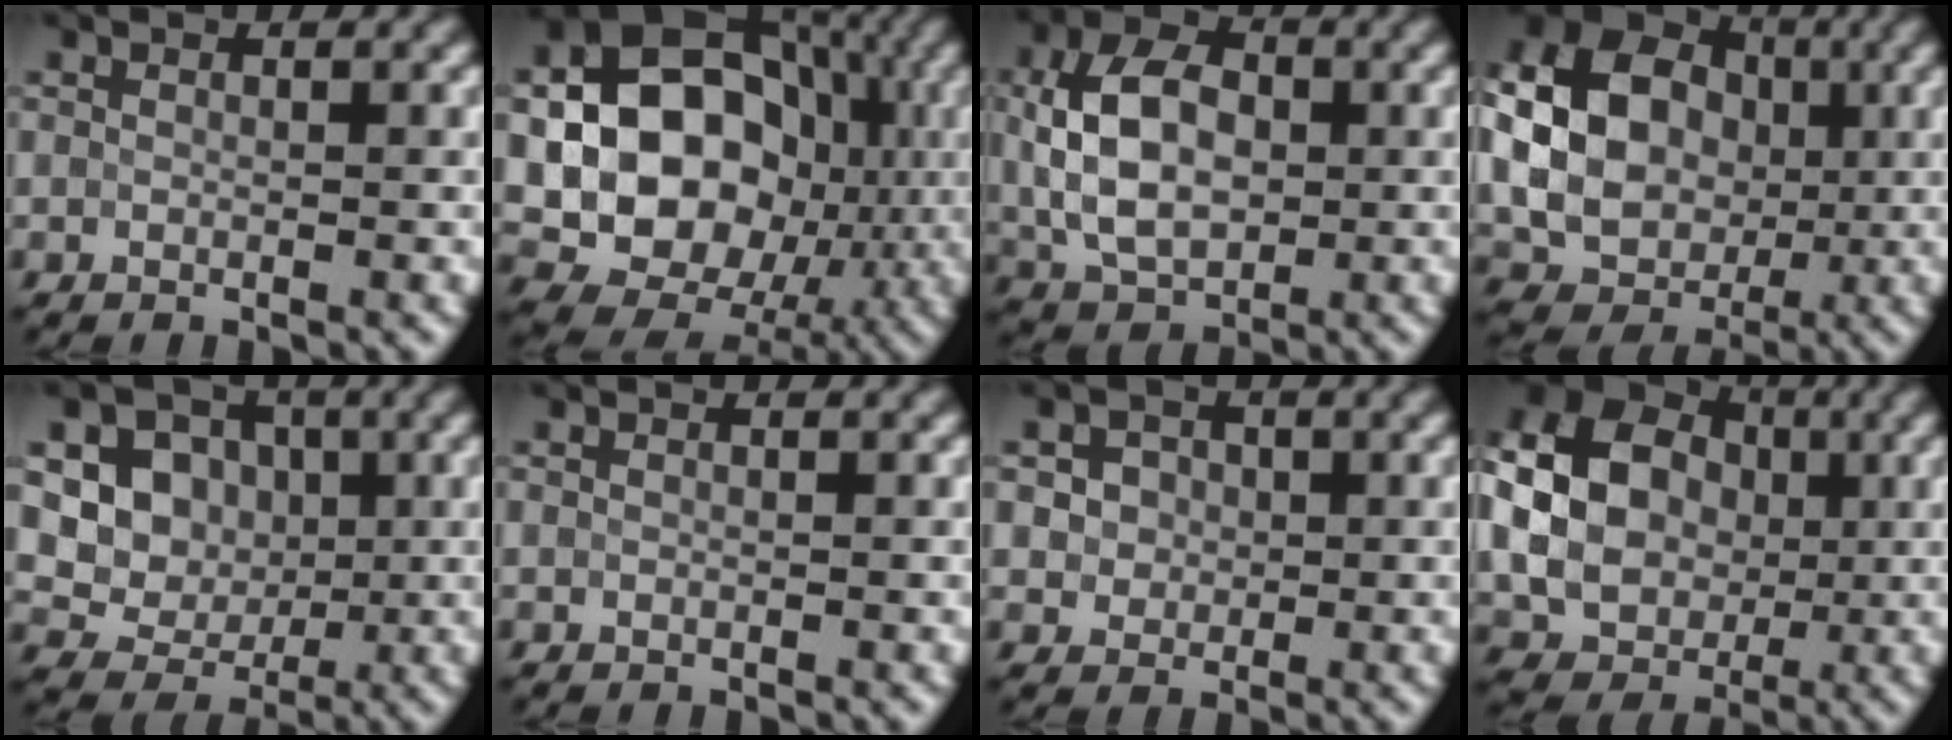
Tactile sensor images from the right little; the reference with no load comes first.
{"total": 16.7, "force": [-0.3, 13.8, 9.4], "torque": [-0.143, 0.006, -0.018]}
{"total": 8.1, "force": [0.7, 5.5, 5.9], "torque": [-0.125, 0.010, 0.010]}
{"total": 16.5, "force": [1.4, 14.3, 8.2], "torque": [-0.183, 0.018, 0.002]}
{"total": 7.4, "force": [1.9, 6.5, 3.1], "torque": [-0.056, 0.013, 0.027]}
{"total": 0.0}
{"total": 3.7, "force": [1.1, 3.2, 1.5], "torque": [-0.022, 0.012, 0.014]}
{"total": 12.1, "force": [0.6, 9.9, 7.0], "torque": [-0.145, 0.007, -0.001]}